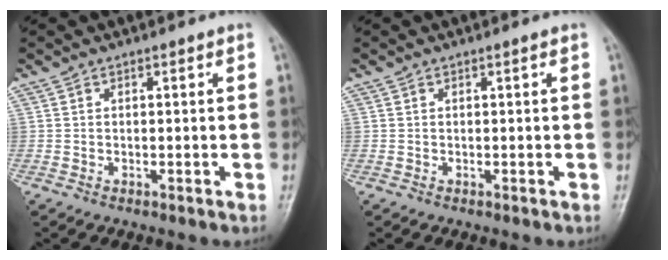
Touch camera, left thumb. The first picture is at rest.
{"total": 0.0}